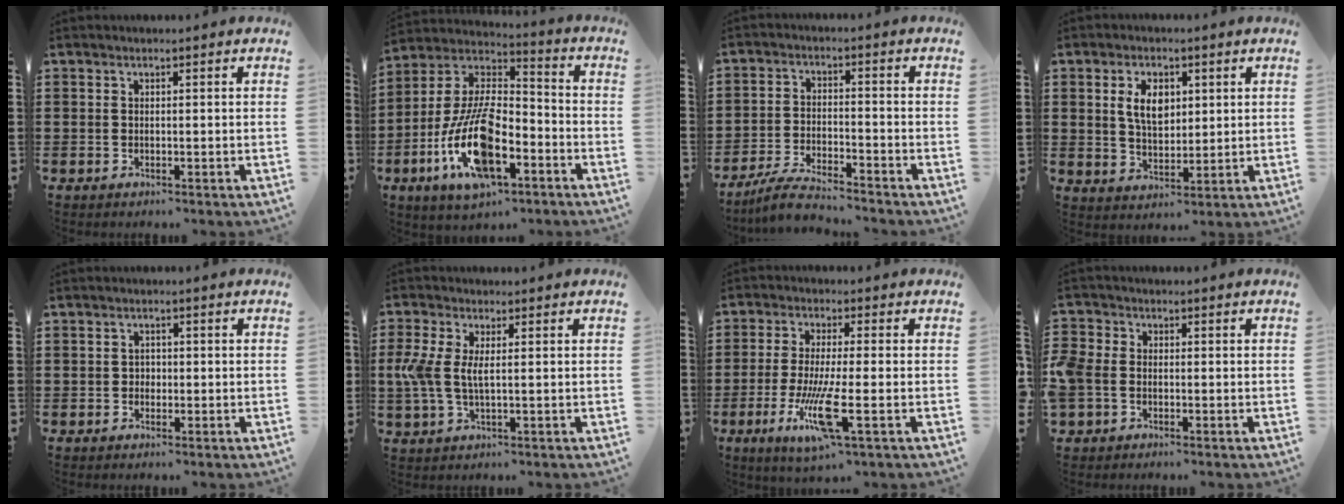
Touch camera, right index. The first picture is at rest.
{"total": 16.3, "force": [-7.2, 6.7, 13.0], "torque": [-0.283, 0.004, -0.133]}
{"total": 5.2, "force": [-4.9, 0.3, 1.8], "torque": [-0.044, -0.004, -0.097]}
{"total": 5.7, "force": [1.6, 3.5, 4.3], "torque": [-0.086, 0.010, 0.025]}
{"total": 1.2, "force": [-0.3, 1.0, 0.5], "torque": [-0.012, 0.003, -0.006]}
{"total": 5.0, "force": [0.3, 2.2, 4.4], "torque": [-0.117, -0.004, -0.004]}
{"total": 9.9, "force": [-3.2, 1.2, 9.3], "torque": [-0.198, -0.026, -0.061]}
{"total": 3.0, "force": [-1.1, 2.3, 1.6], "torque": [-0.055, 0.000, -0.028]}